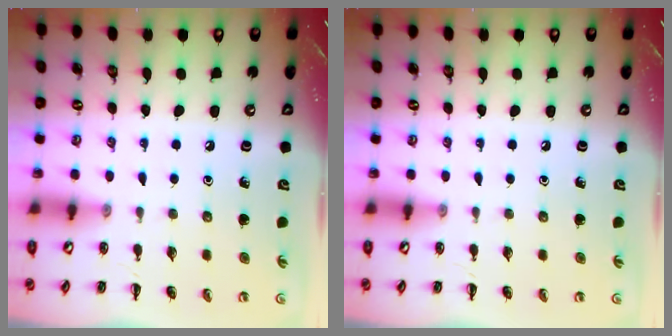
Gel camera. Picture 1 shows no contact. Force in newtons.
{"total": 0.0}